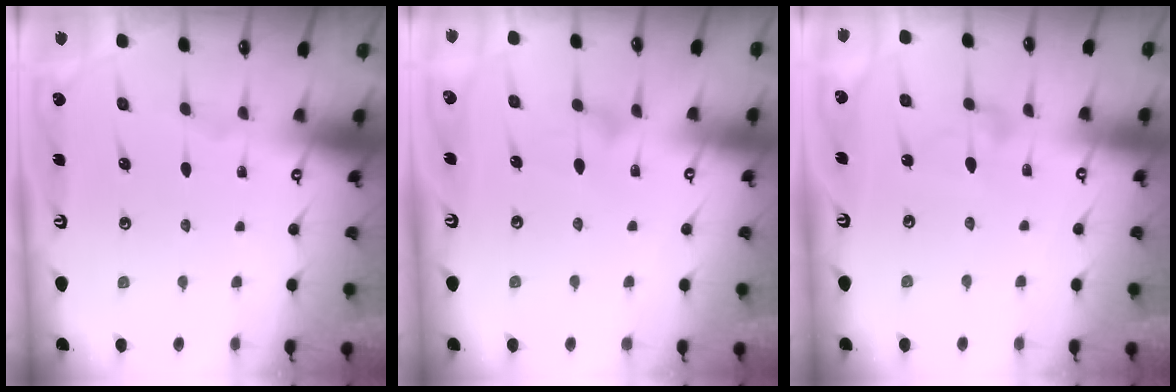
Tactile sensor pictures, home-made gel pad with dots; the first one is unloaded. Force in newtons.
{"total": 6.0, "press": 5.9, "slide": 0.4}
{"total": 6.6, "press": 6.6, "slide": 0.4}